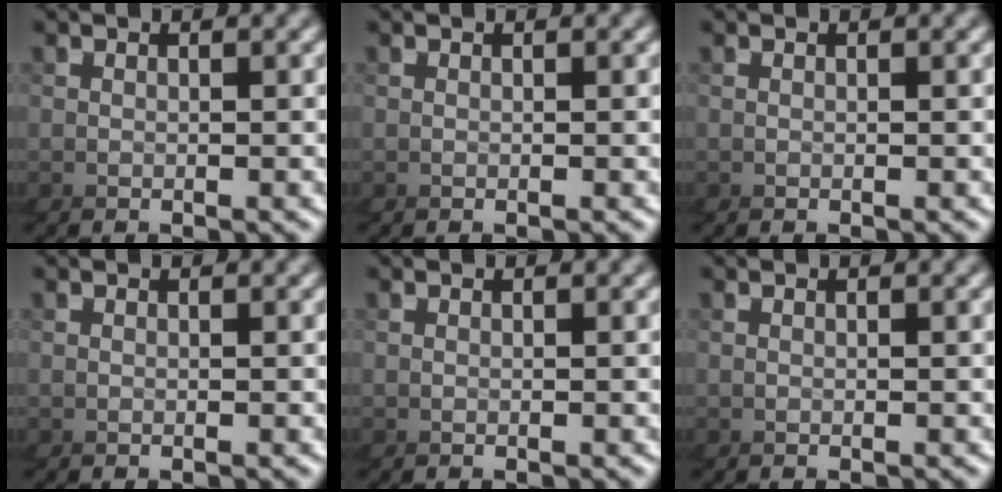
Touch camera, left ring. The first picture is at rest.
{"total": 0.0}
{"total": 0.0}
{"total": 0.0}
{"total": 0.0}
{"total": 0.0}